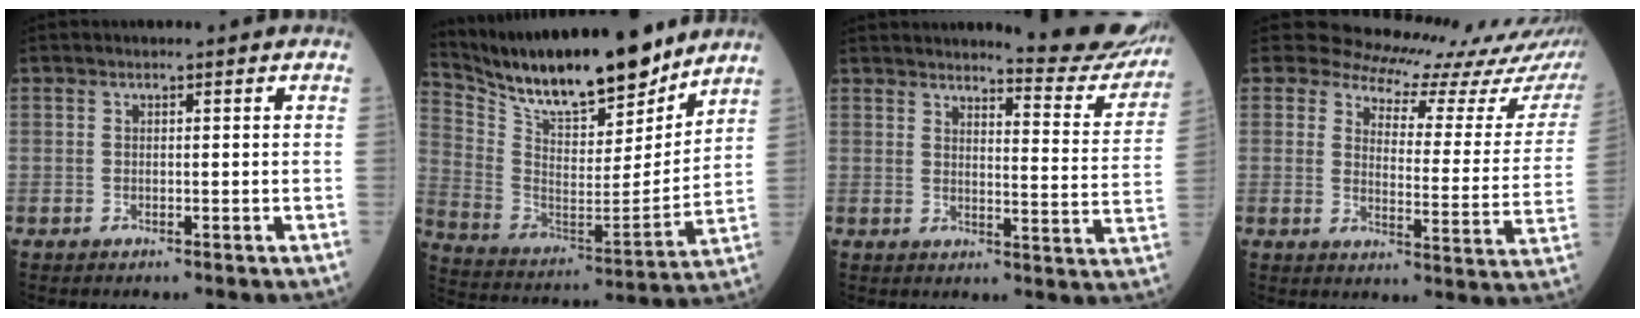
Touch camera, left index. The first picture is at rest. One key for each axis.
{"total": 21.3, "fx": 18.6, "fy": 3.9, "fz": 9.6, "tx": -0.182, "ty": -0.012, "tz": 0.316}
{"total": 14.0, "fx": 13.4, "fy": 0.9, "fz": 4.1, "tx": -0.040, "ty": -0.071, "tz": 0.146}
{"total": 16.9, "fx": 16.0, "fy": 4.2, "fz": 3.8, "tx": -0.032, "ty": -0.078, "tz": 0.157}